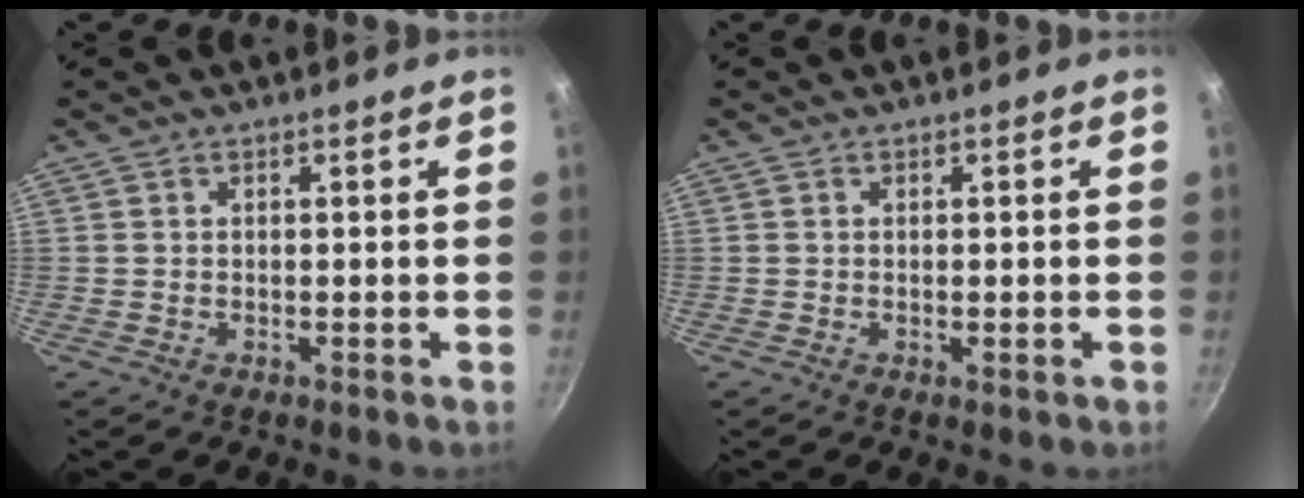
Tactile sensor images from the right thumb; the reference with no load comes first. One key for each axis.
{"total": 0.8, "fx": -0.2, "fy": 0.1, "fz": 0.8, "tx": -0.012, "ty": -0.001, "tz": -0.003}